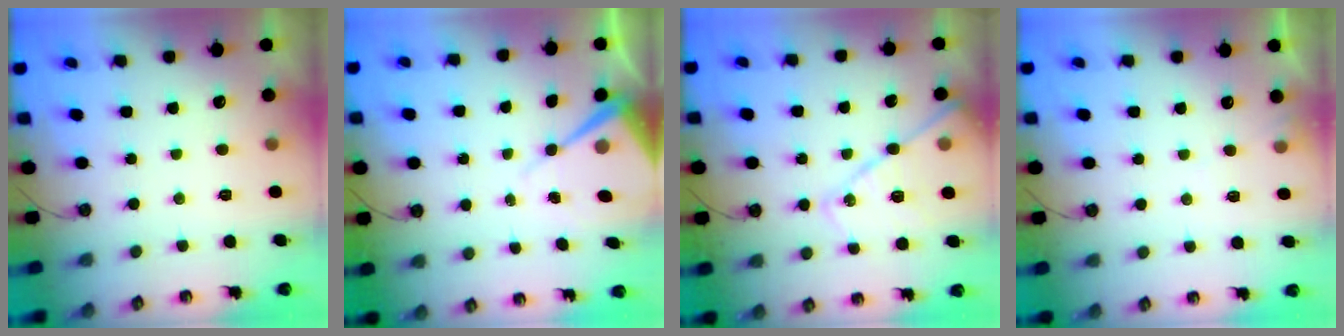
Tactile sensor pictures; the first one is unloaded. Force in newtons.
{"total": 7.6, "press": 7.6, "slide": 0.7}
{"total": 15.5, "press": 15.4, "slide": 1.6}
{"total": 5.4, "press": 5.4, "slide": 0.7}